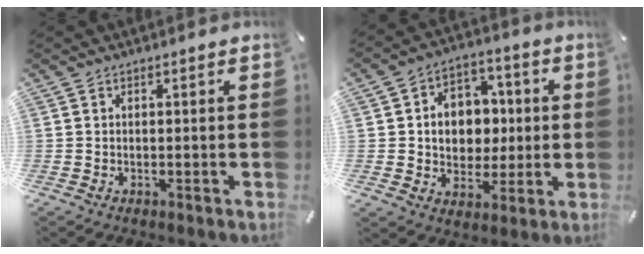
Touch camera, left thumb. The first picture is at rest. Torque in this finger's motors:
{"motor_torque": [1.53, 2.60, 0.31, -0.05, 0.12]}